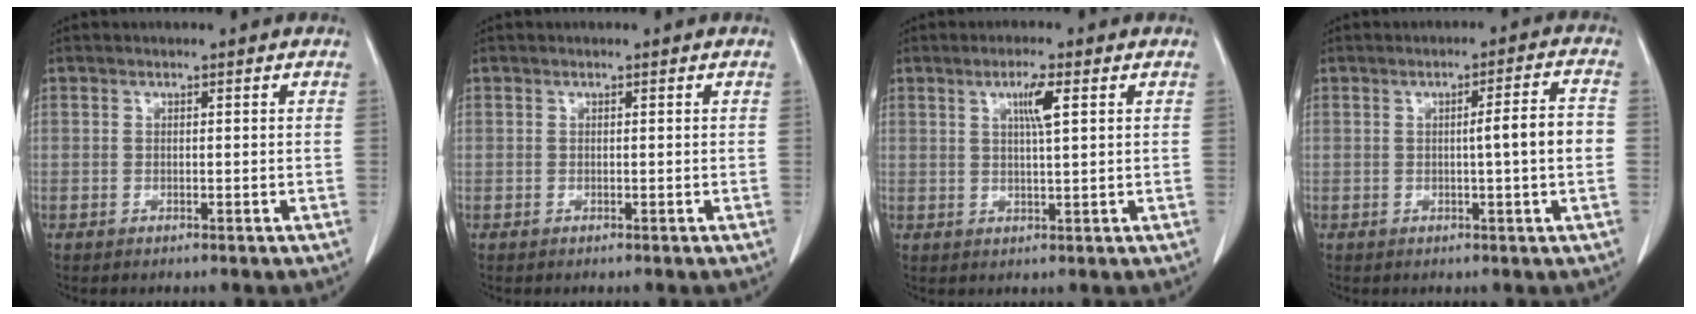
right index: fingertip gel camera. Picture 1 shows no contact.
{"total": 0.0}
{"total": 3.9, "force": [1.5, 0.0, 3.6], "torque": [-0.062, -0.002, 0.025]}
{"total": 5.6, "force": [-0.4, -0.5, 5.6], "torque": [-0.080, 0.006, -0.007]}